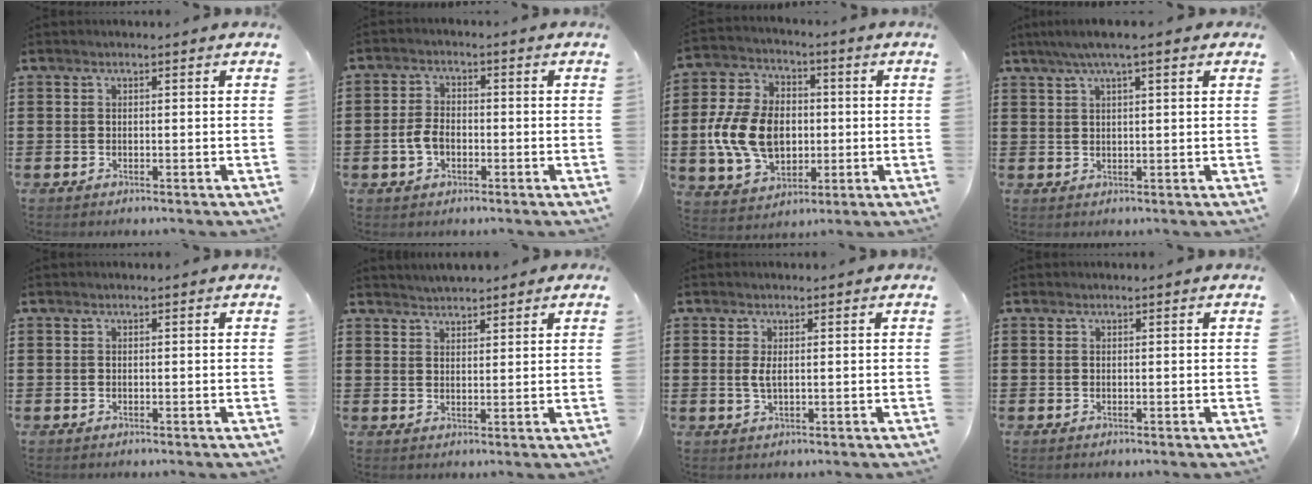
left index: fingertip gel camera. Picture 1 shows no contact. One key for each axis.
{"total": 4.0, "fx": -1.1, "fy": 2.6, "fz": 2.9, "tx": -0.076, "ty": -0.002, "tz": -0.026}
{"total": 11.8, "fx": -0.9, "fy": 8.8, "fz": 7.8, "tx": -0.179, "ty": 0.017, "tz": -0.016}
{"total": 4.4, "fx": 2.5, "fy": 0.4, "fz": 3.5, "tx": -0.072, "ty": 0.006, "tz": 0.044}
{"total": 0.0}
{"total": 2.7, "fx": 2.7, "fy": 0.3, "fz": 0.1, "tx": -0.009, "ty": -0.002, "tz": 0.051}
{"total": 1.9, "fx": 0.3, "fy": 0.4, "fz": 1.8, "tx": -0.044, "ty": -0.004, "tz": 0.002}
{"total": 0.0}